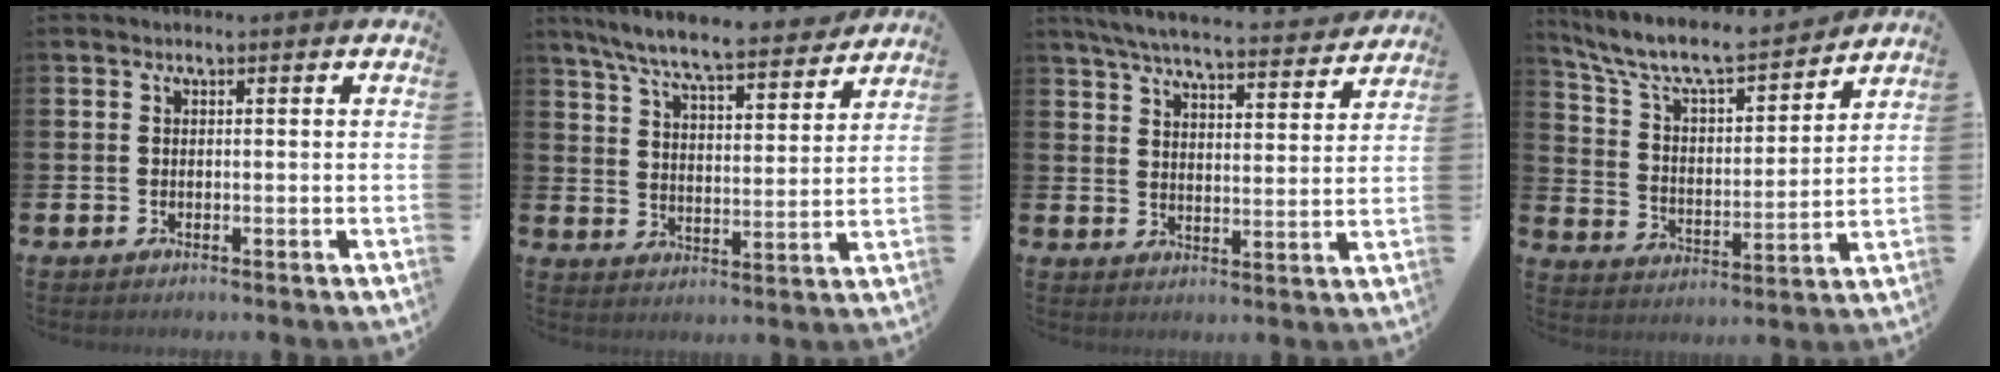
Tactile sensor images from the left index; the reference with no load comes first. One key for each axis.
{"total": 8.1, "fx": 7.6, "fy": 0.7, "fz": 2.9, "tx": -0.082, "ty": -0.050, "tz": 0.131}
{"total": 6.5, "fx": 6.1, "fy": 0.7, "fz": 2.0, "tx": -0.059, "ty": -0.043, "tz": 0.105}
{"total": 8.8, "fx": 8.0, "fy": 1.9, "fz": 3.2, "tx": -0.103, "ty": -0.055, "tz": 0.137}